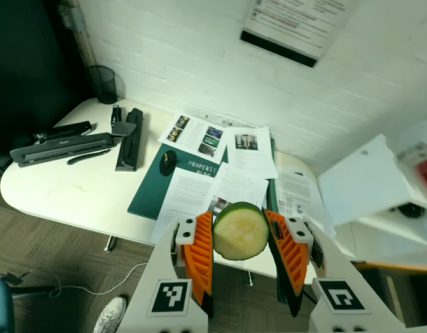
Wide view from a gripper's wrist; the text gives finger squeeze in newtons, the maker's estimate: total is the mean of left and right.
{"total": 9.6, "left": 10.0, "right": 9.3}